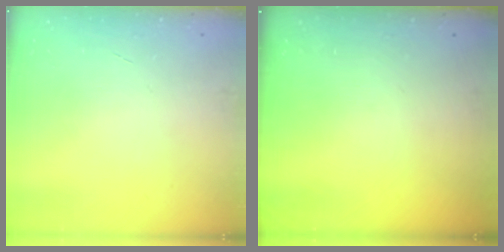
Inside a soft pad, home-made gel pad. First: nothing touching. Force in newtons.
{"total": 0.0}